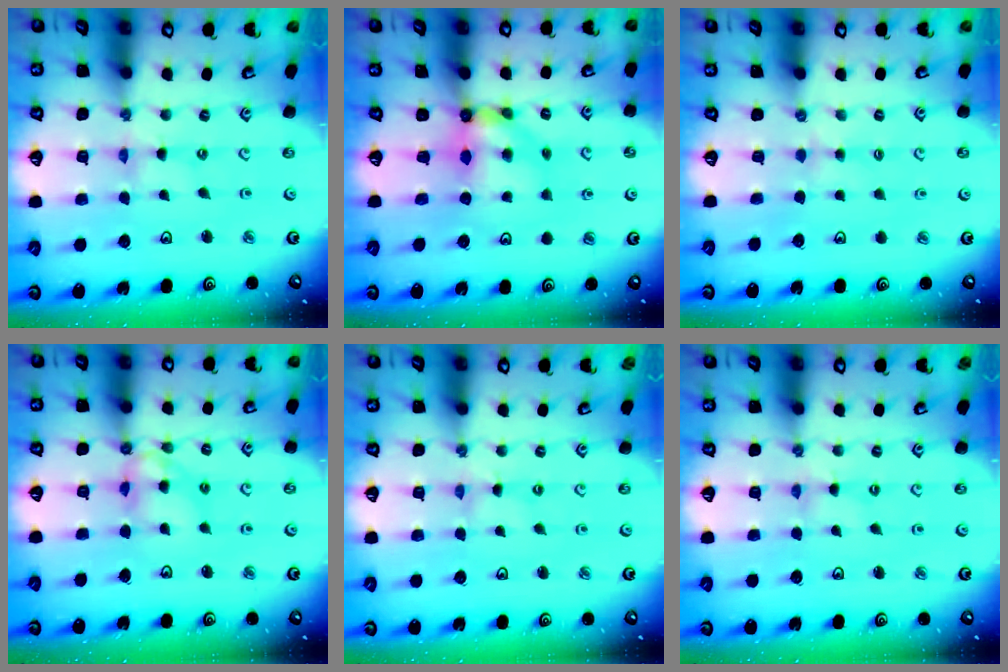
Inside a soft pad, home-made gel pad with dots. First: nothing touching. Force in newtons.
{"total": 6.0, "press": 6.0, "slide": 0.2}
{"total": 2.1, "press": 2.1, "slide": 0.4}
{"total": 10.6, "press": 10.6, "slide": 1.1}
{"total": 0.0}
{"total": 0.0}